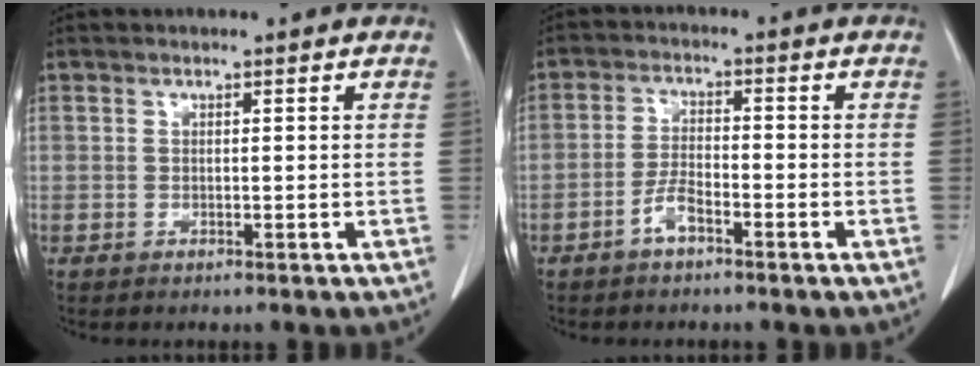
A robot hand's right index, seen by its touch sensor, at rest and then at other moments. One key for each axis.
{"total": 3.5, "fx": -2.3, "fy": 0.9, "fz": 2.5, "tx": -0.050, "ty": 0.005, "tz": -0.046}